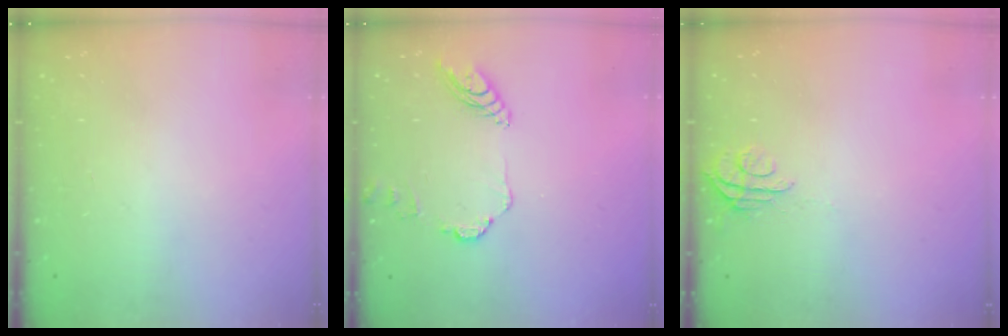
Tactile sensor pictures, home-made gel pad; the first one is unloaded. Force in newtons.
{"total": 10.4, "press": 10.3, "slide": 0.9}
{"total": 4.9, "press": 4.8, "slide": 0.4}